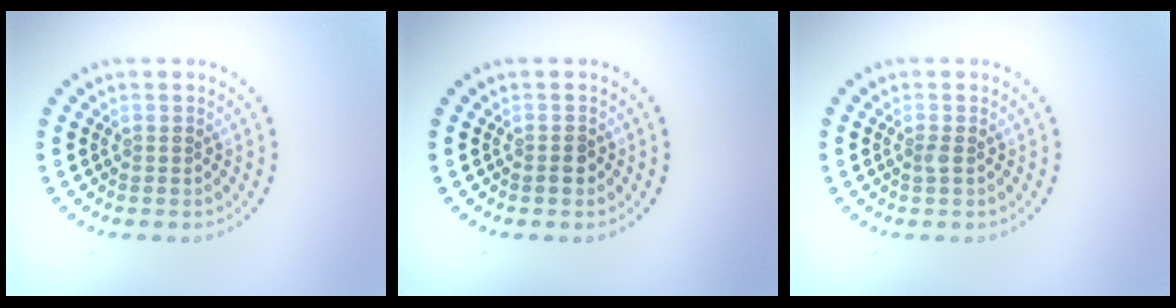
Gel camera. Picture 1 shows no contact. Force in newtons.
{"total": 1.3, "press": 1.1, "slide": 0.6}
{"total": 0.6, "press": 0.5, "slide": 0.3}